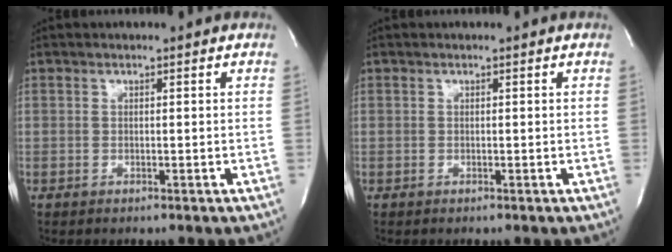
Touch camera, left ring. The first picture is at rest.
{"total": 0.0}